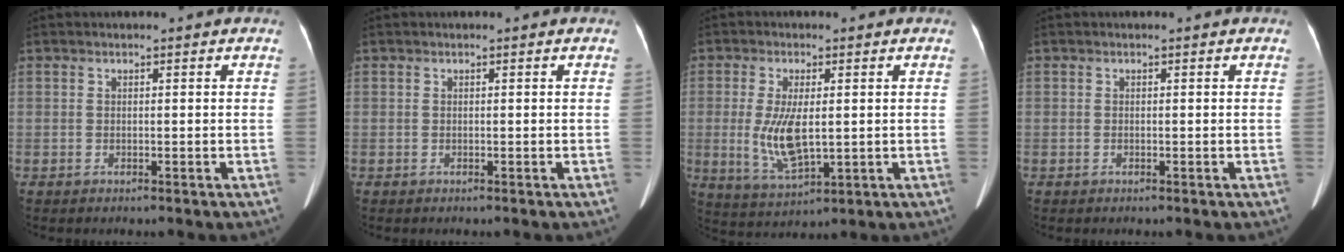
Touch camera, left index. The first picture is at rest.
{"total": 0.0}
{"total": 7.7, "force": [0.0, 2.6, 7.2], "torque": [-0.156, -0.014, 0.006]}
{"total": 0.0}